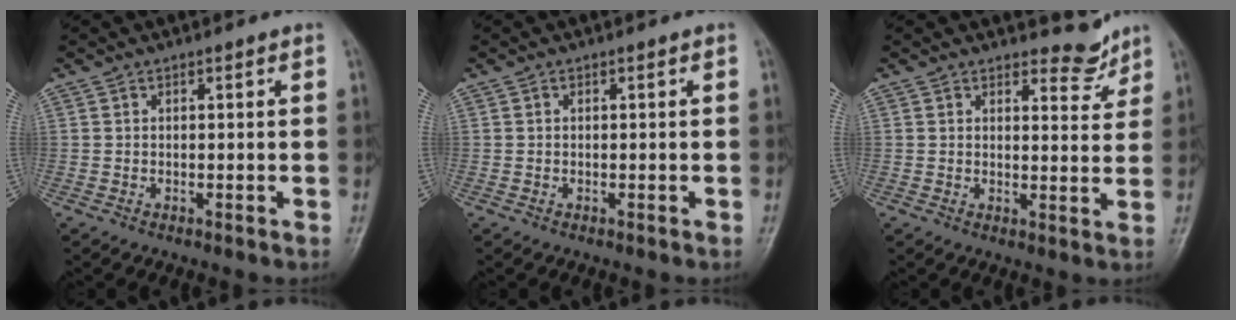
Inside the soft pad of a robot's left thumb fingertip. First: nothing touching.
{"total": 0.0}
{"total": 4.4, "force": [4.0, 1.8, 0.8], "torque": [0.008, -0.037, 0.051]}